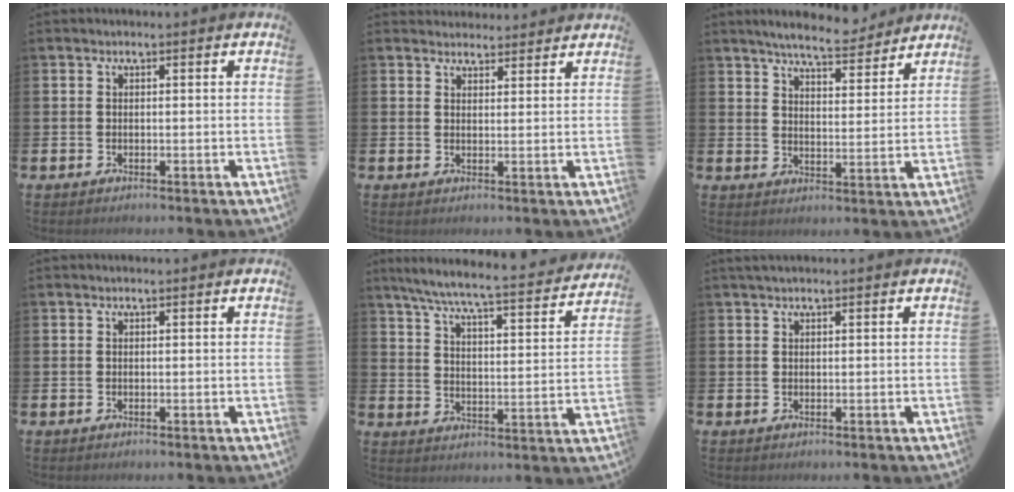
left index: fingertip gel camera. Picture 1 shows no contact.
{"total": 3.0, "force": [2.9, 1.0, -0.2], "torque": [0.010, -0.016, 0.051]}
{"total": 6.7, "force": [6.4, 0.8, 1.9], "torque": [-0.044, -0.035, 0.111]}
{"total": 0.0}
{"total": 6.7, "force": [6.0, 0.2, 3.0], "torque": [-0.083, -0.051, 0.097]}
{"total": 1.2, "force": [1.0, 0.2, 0.6], "torque": [-0.001, 0.000, 0.015]}